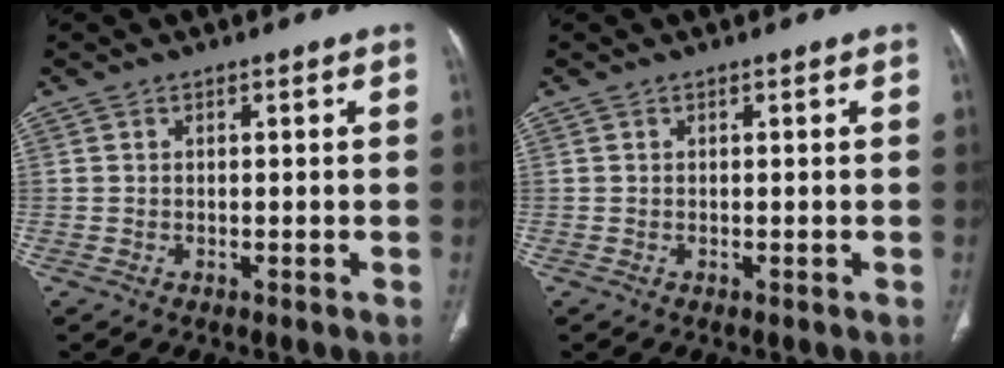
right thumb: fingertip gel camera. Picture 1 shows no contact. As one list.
[{"total": 0.0}]